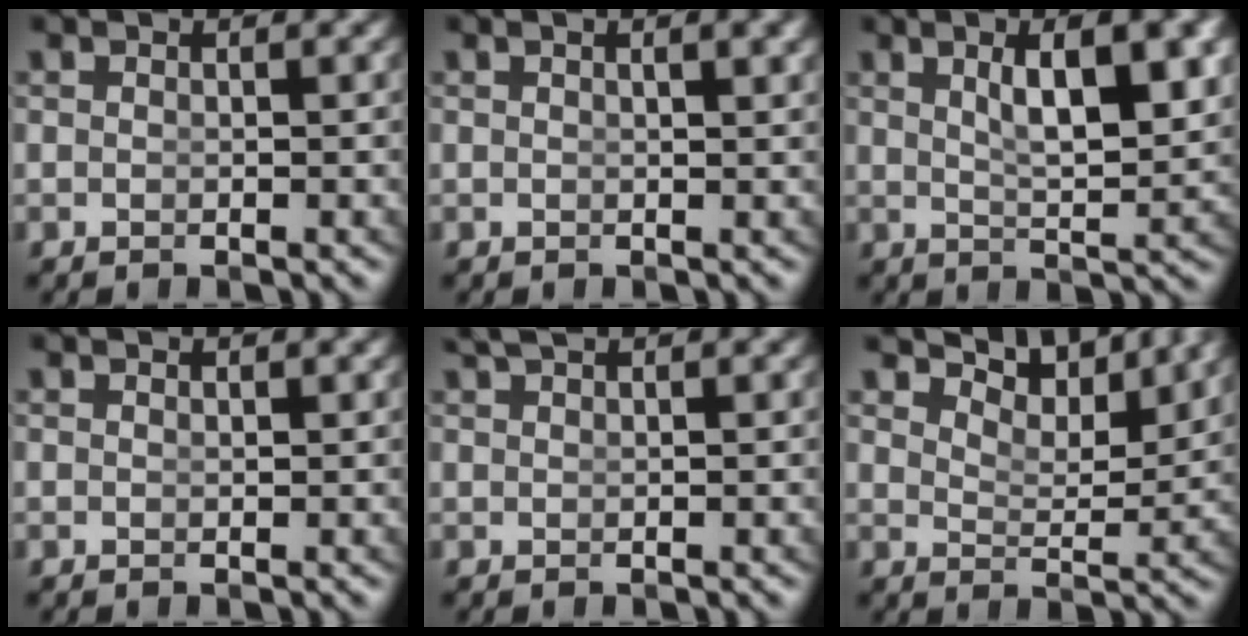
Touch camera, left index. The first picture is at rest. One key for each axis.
{"total": 1.4, "fx": 0.4, "fy": -0.2, "fz": 1.3, "tx": -0.012, "ty": 0.001, "tz": 0.008}
{"total": 5.3, "fx": 1.6, "fy": 0.8, "fz": 4.9, "tx": -0.070, "ty": -0.004, "tz": 0.037}
{"total": 0.6, "fx": 0.3, "fy": -0.5, "fz": 0.0, "tx": 0.008, "ty": -0.006, "tz": 0.011}
{"total": 1.3, "fx": 1.1, "fy": -0.6, "fz": 0.4, "tx": -0.004, "ty": 0.001, "tz": 0.026}
{"total": 6.1, "fx": 5.4, "fy": 0.8, "fz": 2.7, "tx": -0.038, "ty": 0.001, "tz": 0.090}